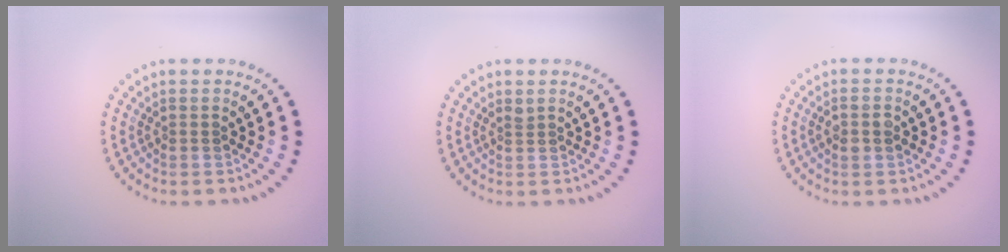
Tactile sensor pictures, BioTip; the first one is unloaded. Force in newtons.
{"total": 0.6, "press": 0.4, "slide": 0.5}
{"total": 1.5, "press": 1.5, "slide": 0.2}